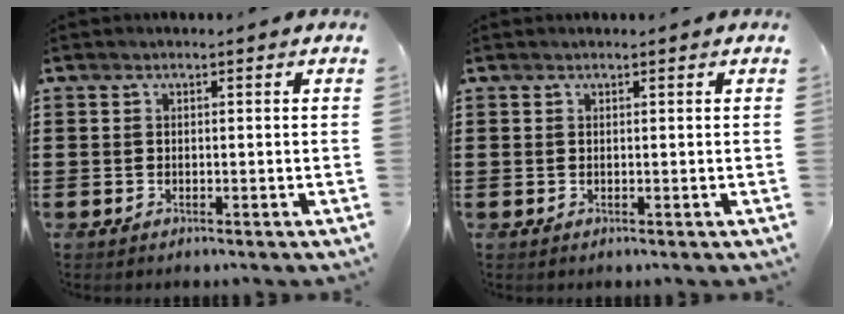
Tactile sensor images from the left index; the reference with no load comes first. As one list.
[{"total": 0.0}]